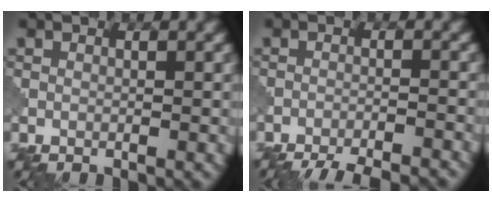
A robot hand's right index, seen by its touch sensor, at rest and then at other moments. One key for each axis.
{"total": 8.1, "fx": -7.6, "fy": 1.4, "fz": 2.4, "tx": -0.028, "ty": -0.001, "tz": -0.106}